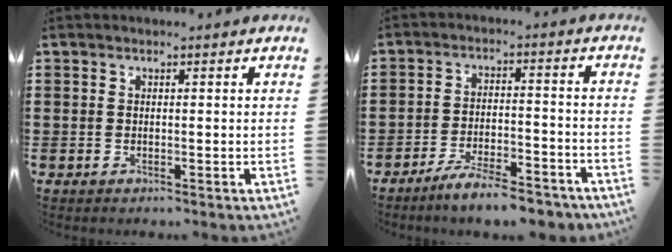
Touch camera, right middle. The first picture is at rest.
{"total": 6.9, "force": [-6.1, 0.5, 3.1], "torque": [-0.058, -0.002, -0.116]}